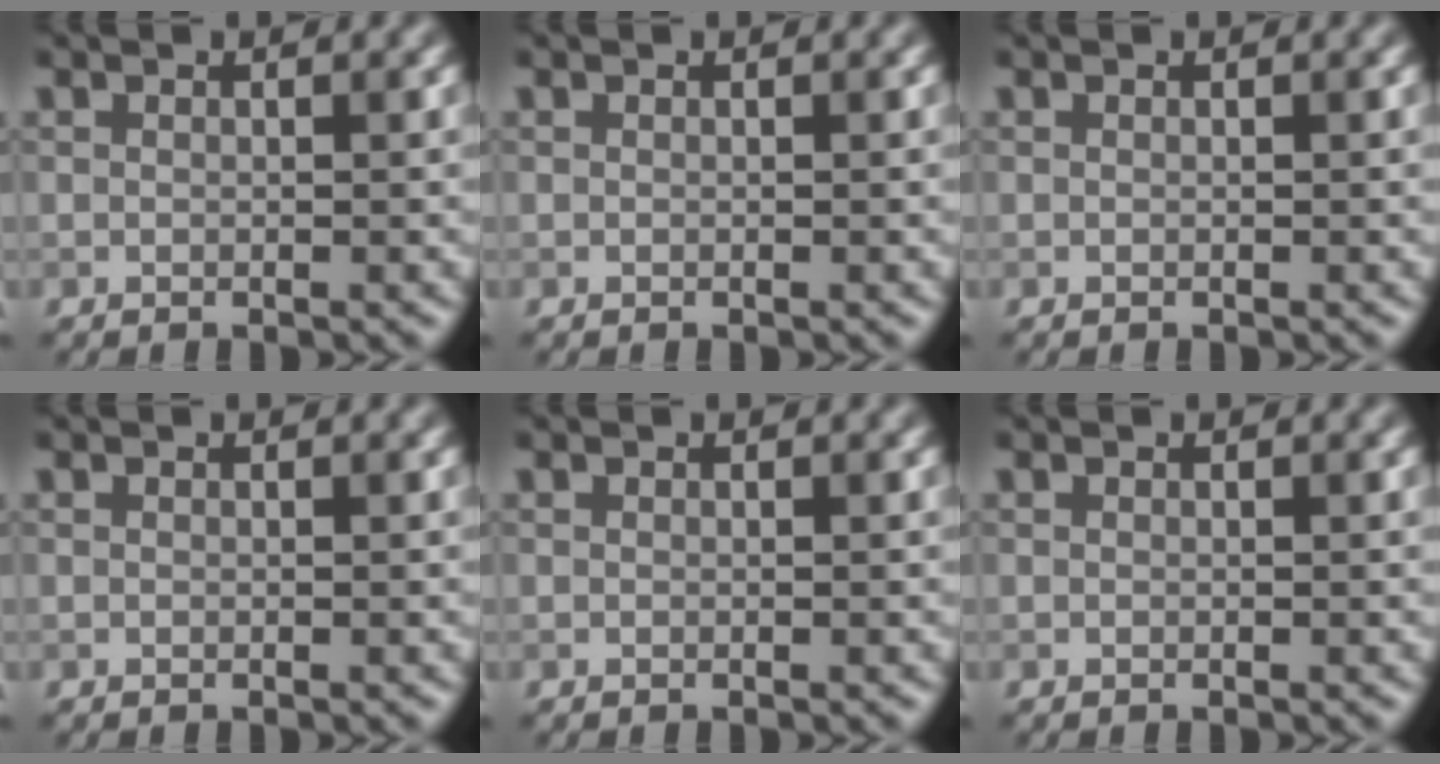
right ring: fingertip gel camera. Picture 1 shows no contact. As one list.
[{"total": 0.0}, {"total": 0.0}, {"total": 0.0}, {"total": 0.0}, {"total": 0.0}]